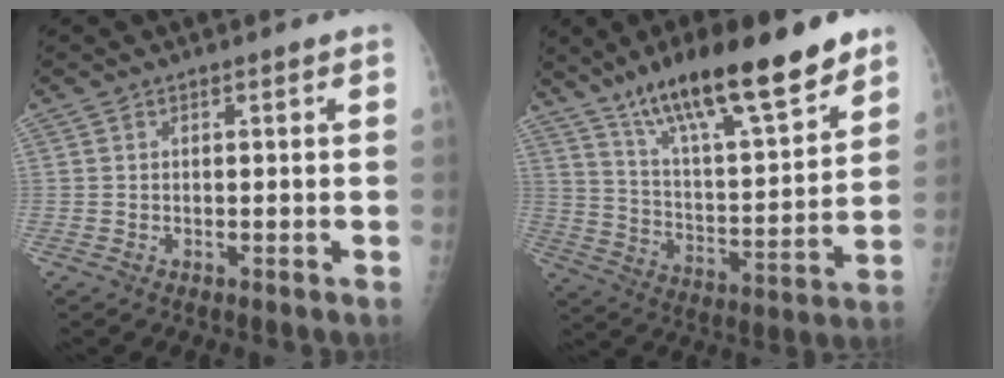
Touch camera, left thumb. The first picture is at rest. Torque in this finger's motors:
{"motor_torque": [0.48, 0.45, 1.43, -1.35, 0.34]}